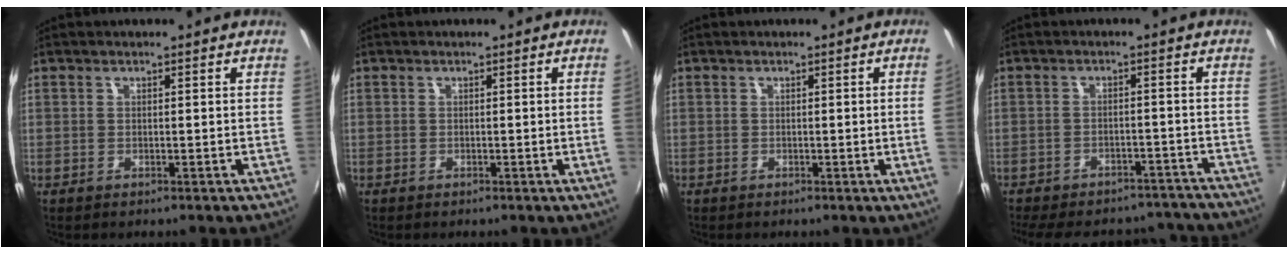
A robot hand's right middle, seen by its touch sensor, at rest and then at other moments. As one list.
[{"total": 1.6, "force": [0.0, -1.0, 1.2], "torque": [-0.011, -0.014, 0.002]}, {"total": 2.6, "force": [-0.1, -1.5, 2.1], "torque": [-0.026, -0.014, 0.003]}, {"total": 20.7, "force": [-17.9, 7.8, 6.8], "torque": [-0.154, 0.020, -0.219]}]